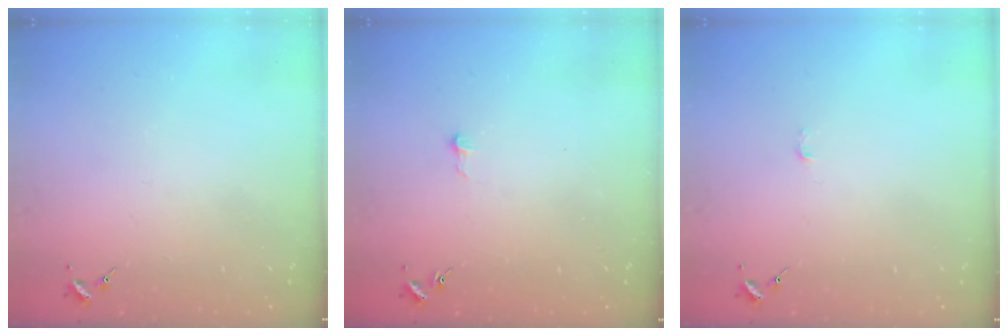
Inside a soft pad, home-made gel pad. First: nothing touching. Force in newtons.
{"total": 2.6, "press": 2.6, "slide": 0.2}
{"total": 2.3, "press": 2.3, "slide": 0.3}